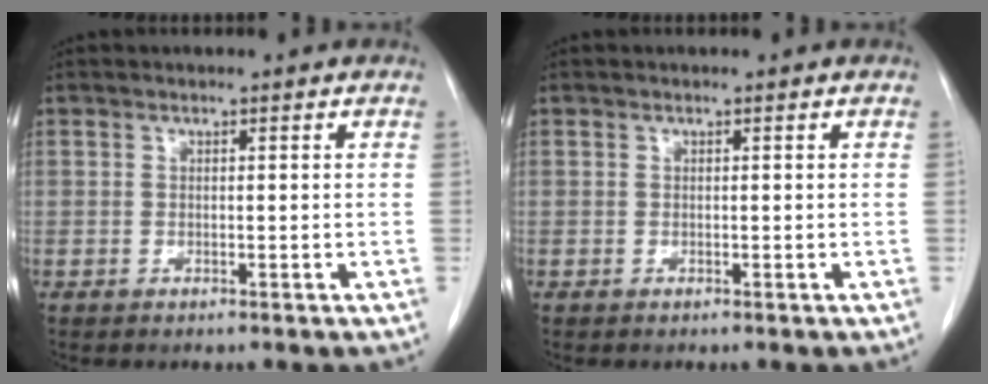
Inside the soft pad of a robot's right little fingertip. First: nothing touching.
{"total": 0.0}